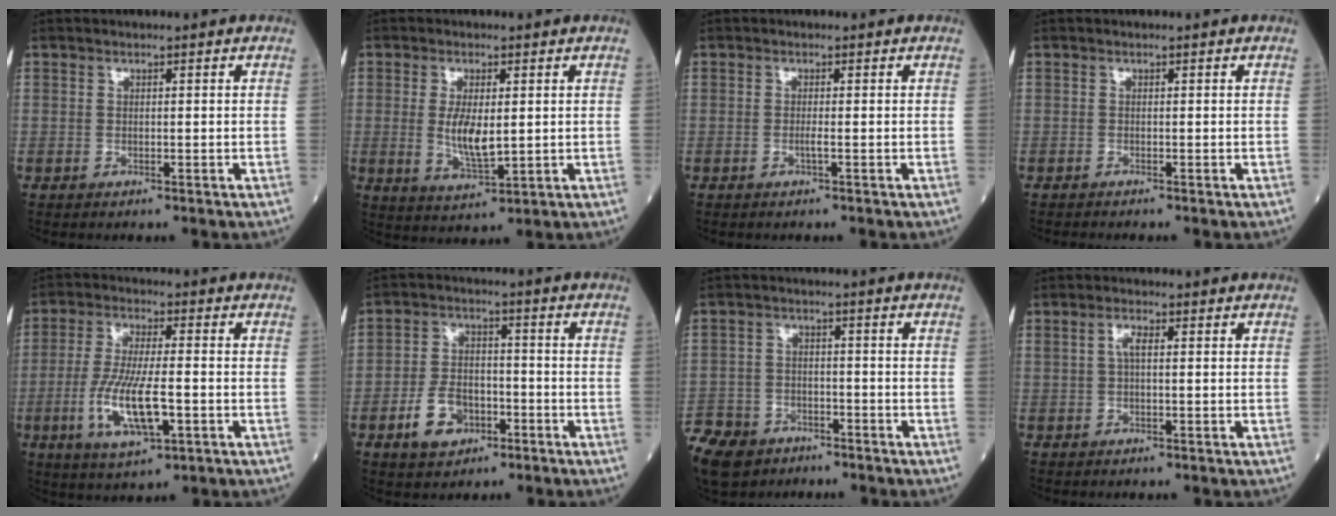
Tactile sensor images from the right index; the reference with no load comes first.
{"total": 5.9, "force": [0.5, 1.9, 5.6], "torque": [-0.110, -0.014, 0.014]}
{"total": 0.7, "force": [-0.3, -0.2, 0.6], "torque": [-0.012, 0.000, -0.008]}
{"total": 0.5, "force": [-0.5, -0.1, -0.2], "torque": [-0.003, -0.005, -0.011]}
{"total": 10.4, "force": [-2.8, 2.2, 9.7], "torque": [-0.198, -0.010, -0.048]}
{"total": 7.2, "force": [-3.3, 4.6, 4.4], "torque": [-0.095, 0.010, -0.052]}
{"total": 11.6, "force": [-8.1, 7.2, 3.9], "torque": [-0.105, -0.006, -0.136]}
{"total": 1.9, "force": [0.3, 0.5, 1.8], "torque": [-0.040, 0.007, 0.006]}